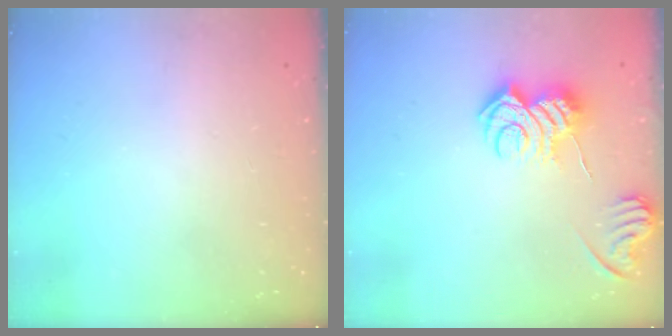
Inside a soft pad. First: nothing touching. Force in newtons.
{"total": 10.2, "press": 10.2, "slide": 0.5}